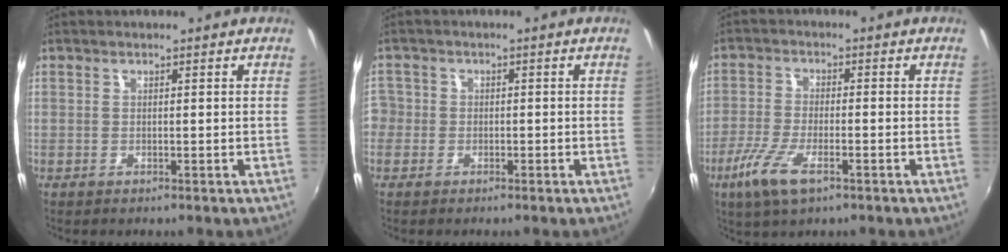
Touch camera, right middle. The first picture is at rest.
{"total": 5.1, "force": [-2.1, 4.5, 1.1], "torque": [-0.035, 0.013, -0.043]}
{"total": 8.2, "force": [-4.4, 2.4, 6.4], "torque": [-0.149, -0.017, -0.087]}